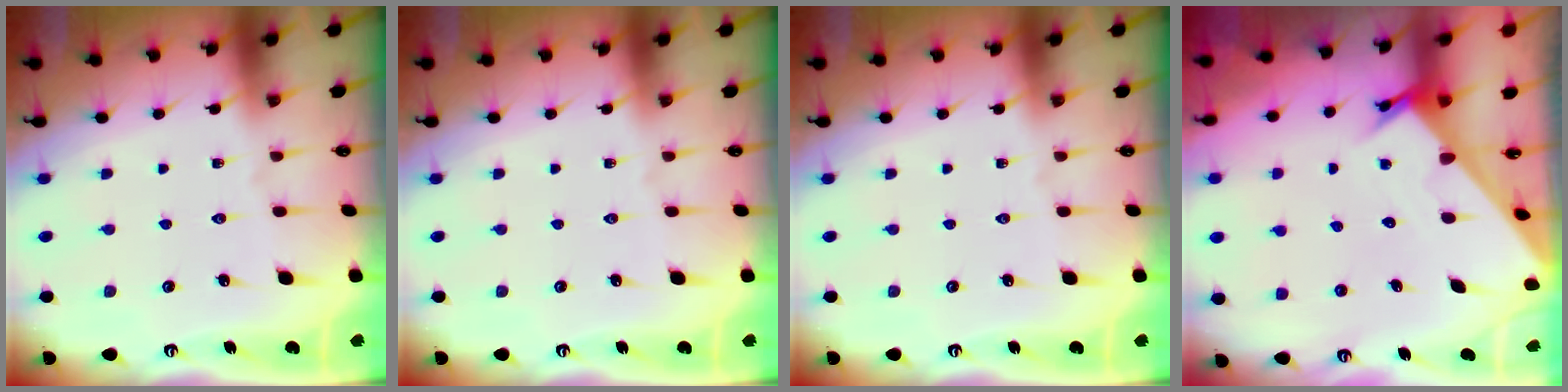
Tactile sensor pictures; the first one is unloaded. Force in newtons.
{"total": 0.0}
{"total": 0.0}
{"total": 2.3, "press": 2.3, "slide": 0.1}